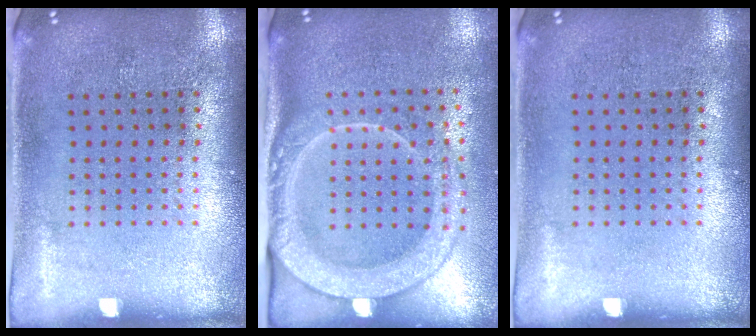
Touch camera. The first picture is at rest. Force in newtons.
{"total": 2.5, "press": 2.0, "slide": 1.5}
{"total": 0.0}